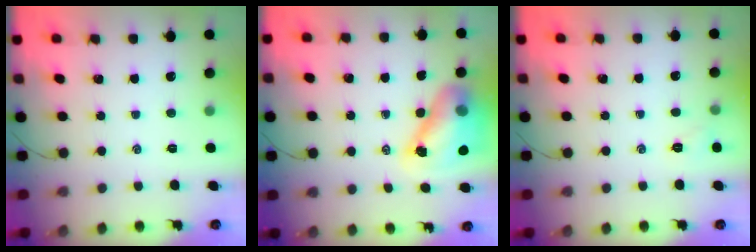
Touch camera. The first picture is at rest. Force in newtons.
{"total": 12.4, "press": 11.9, "slide": 3.7}
{"total": 4.2, "press": 4.1, "slide": 1.2}